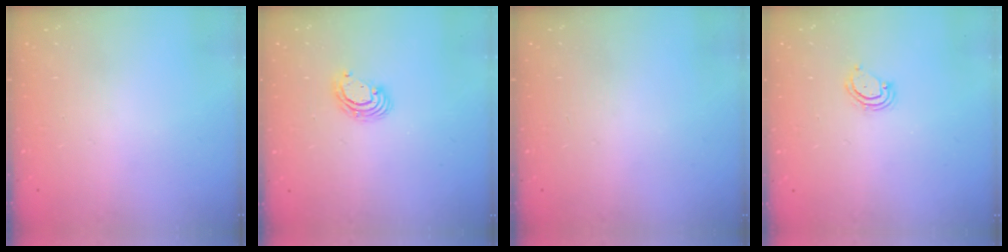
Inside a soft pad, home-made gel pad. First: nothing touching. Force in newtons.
{"total": 4.2, "press": 4.2, "slide": 0.2}
{"total": 0.0}
{"total": 4.6, "press": 4.6, "slide": 0.4}